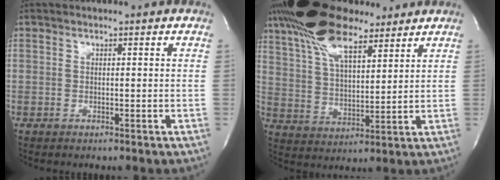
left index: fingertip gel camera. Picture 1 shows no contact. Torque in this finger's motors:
{"motor_torque": [1.00, -0.98, 0.77, 0.21]}